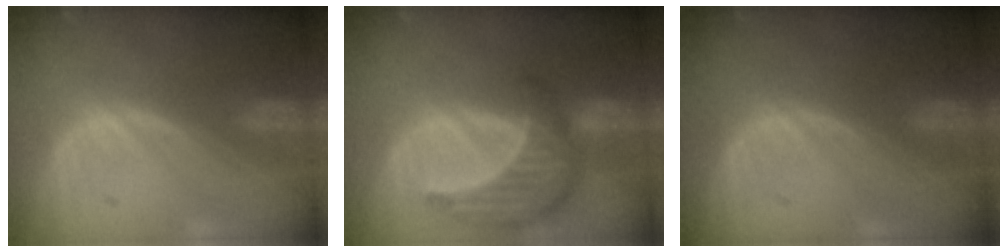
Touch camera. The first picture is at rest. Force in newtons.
{"total": 8.8, "press": 8.0, "slide": 3.7}
{"total": 0.0}